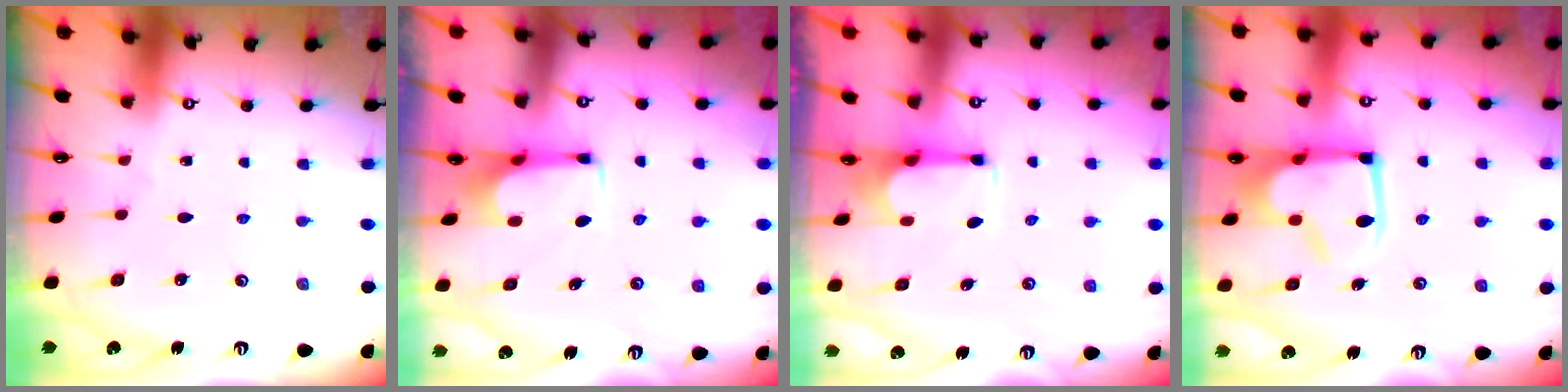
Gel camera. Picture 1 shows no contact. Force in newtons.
{"total": 0.6, "press": 0.5, "slide": 0.2}
{"total": 2.0, "press": 1.8, "slide": 0.8}
{"total": 11.1, "press": 11.0, "slide": 1.5}